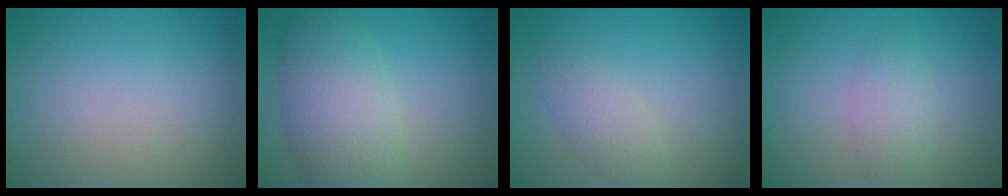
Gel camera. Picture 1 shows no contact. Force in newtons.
{"total": 6.7, "press": 6.7, "slide": 0.2}
{"total": 2.1, "press": 2.1, "slide": 0.0}
{"total": 2.3, "press": 2.3, "slide": 0.1}